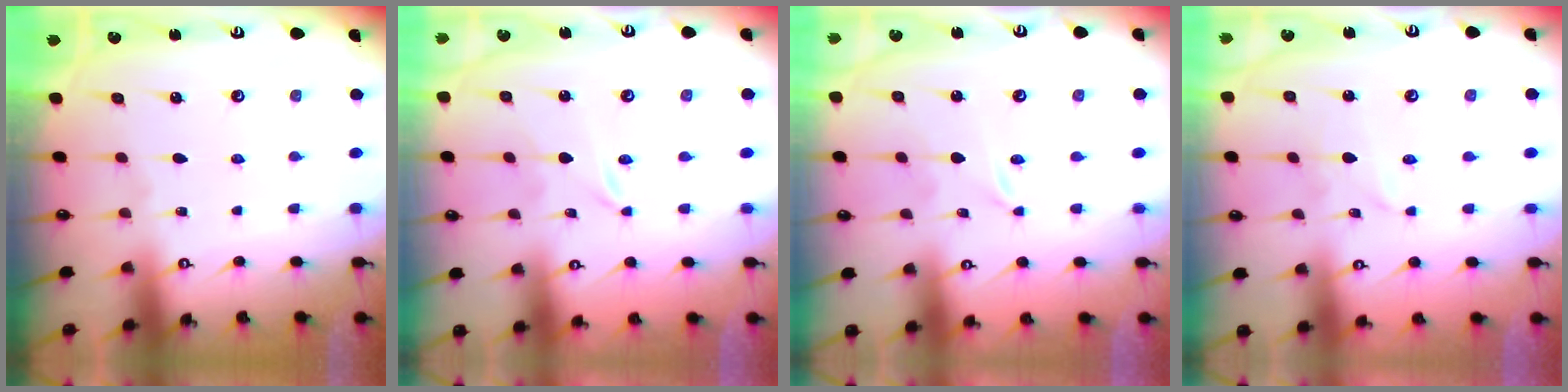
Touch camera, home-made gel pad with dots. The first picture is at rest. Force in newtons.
{"total": 0.0}
{"total": 0.0}
{"total": 1.9, "press": 1.9, "slide": 0.3}